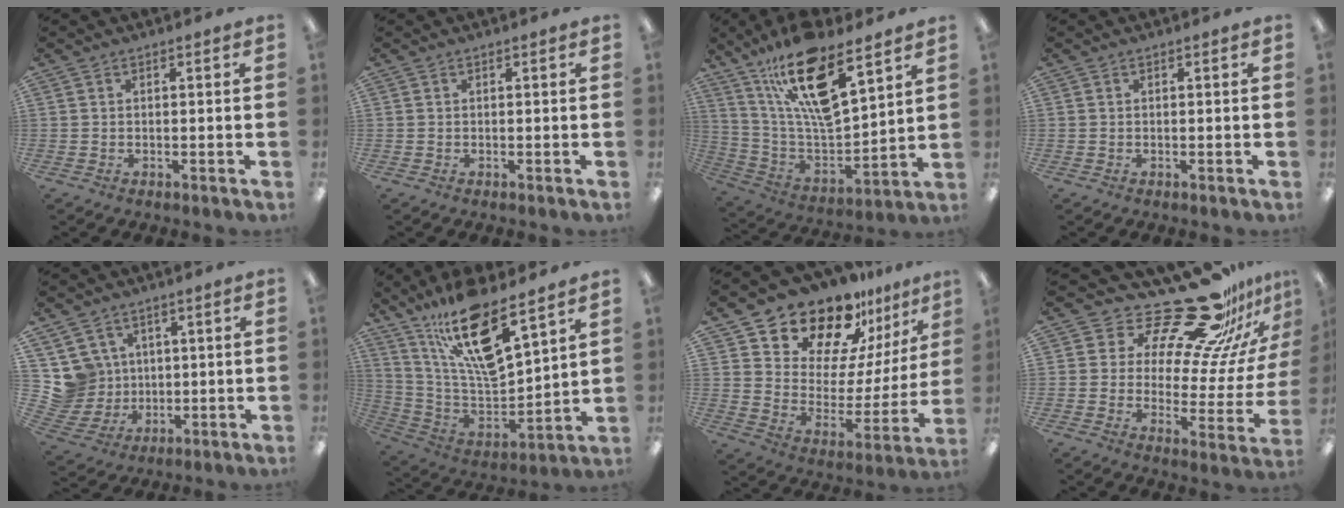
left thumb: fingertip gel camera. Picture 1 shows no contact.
{"total": 0.0}
{"total": 19.6, "force": [13.3, 6.4, 12.9], "torque": [-0.251, -0.082, 0.226]}
{"total": 0.0}
{"total": 9.3, "force": [3.1, 8.7, 1.1], "torque": [-0.048, -0.017, 0.070]}
{"total": 19.2, "force": [13.5, 5.1, 12.6], "torque": [-0.245, -0.093, 0.228]}
{"total": 18.6, "force": [16.4, 7.7, 4.3], "torque": [-0.082, -0.144, 0.292]}
{"total": 23.4, "force": [19.6, 7.7, 10.3], "torque": [-0.142, -0.151, 0.326]}